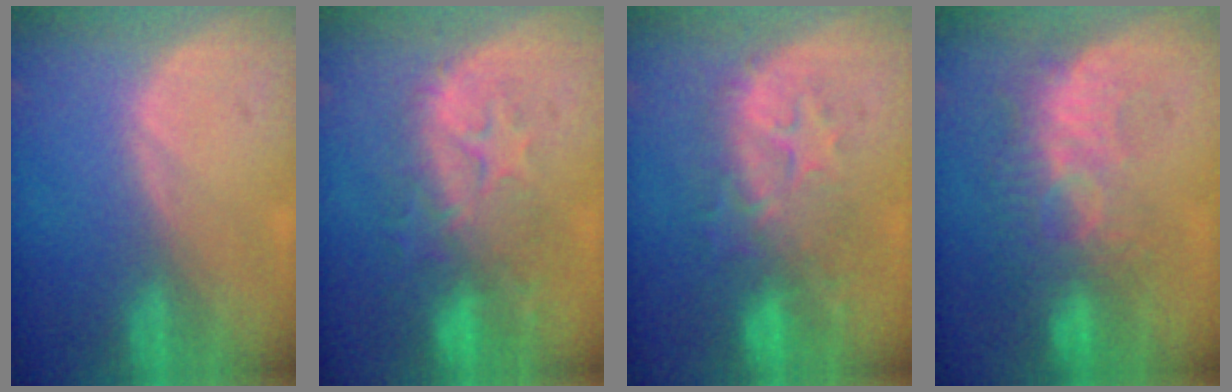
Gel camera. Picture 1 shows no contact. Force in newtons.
{"total": 9.9, "press": 8.6, "slide": 4.8}
{"total": 9.2, "press": 8.7, "slide": 3.2}
{"total": 9.4, "press": 8.7, "slide": 3.7}